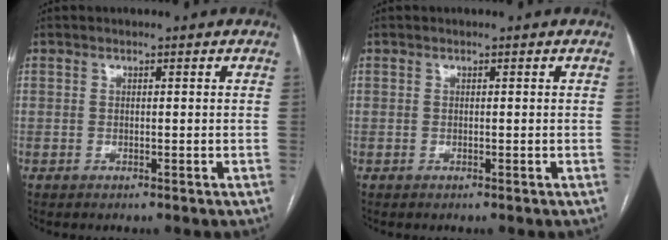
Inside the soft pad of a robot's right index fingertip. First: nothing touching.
{"total": 0.0}